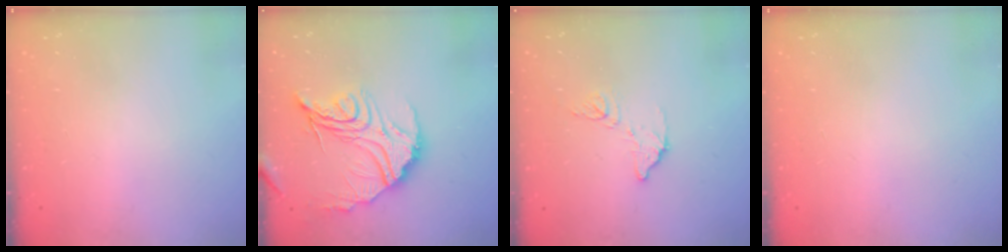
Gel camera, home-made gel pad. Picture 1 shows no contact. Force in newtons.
{"total": 20.5, "press": 20.5, "slide": 1.3}
{"total": 7.5, "press": 7.5, "slide": 0.4}
{"total": 0.0}